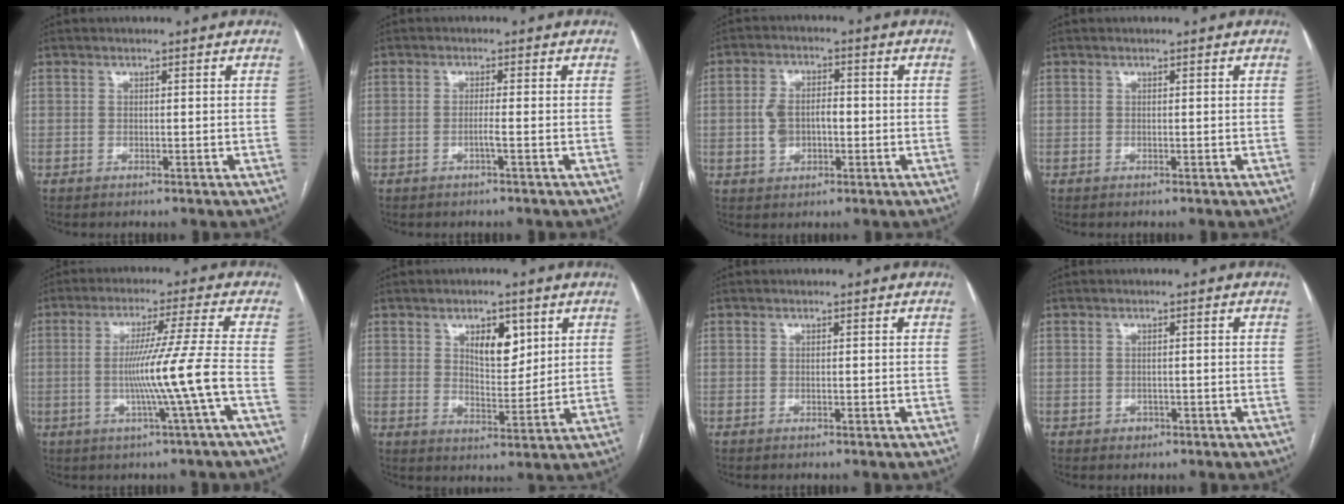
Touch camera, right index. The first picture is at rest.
{"total": 1.5, "force": [-0.7, -0.4, 1.3], "torque": [-0.024, 0.000, -0.014]}
{"total": 5.8, "force": [-0.6, 3.8, 4.3], "torque": [-0.088, 0.018, -0.007]}
{"total": 0.0}
{"total": 9.5, "force": [-2.3, -2.7, 8.8], "torque": [-0.162, -0.004, -0.039]}
{"total": 6.6, "force": [3.0, 3.1, 5.0], "torque": [-0.077, -0.001, 0.052]}
{"total": 0.0}
{"total": 1.4, "force": [-0.6, 1.1, 0.5], "torque": [-0.008, 0.003, -0.003]}